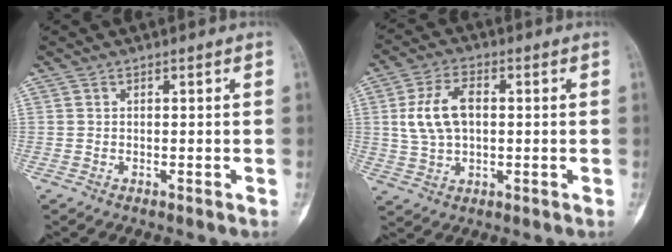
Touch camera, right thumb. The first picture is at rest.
{"total": 9.4, "force": [1.1, 5.6, 7.4], "torque": [-0.145, 0.010, 0.026]}